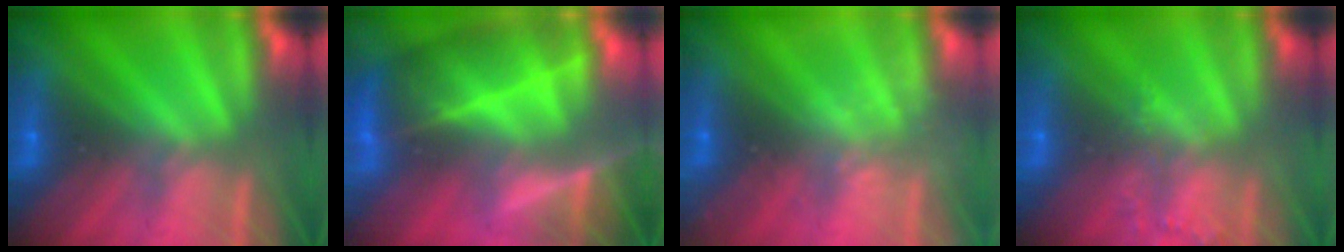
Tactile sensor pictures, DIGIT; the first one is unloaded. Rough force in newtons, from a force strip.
{"total": 7.1}
{"total": 2.2}
{"total": 1.5}